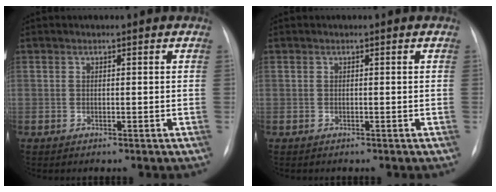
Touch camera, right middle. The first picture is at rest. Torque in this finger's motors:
{"motor_torque": [-0.30, 0.15, 0.00, 0.01]}